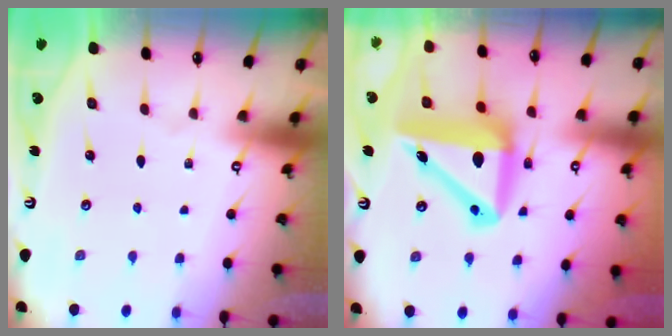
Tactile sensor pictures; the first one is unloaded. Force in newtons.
{"total": 14.4, "press": 14.0, "slide": 3.0}